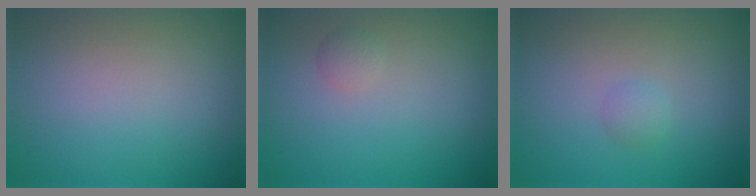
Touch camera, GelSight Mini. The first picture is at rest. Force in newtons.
{"total": 0.8, "press": 0.8, "slide": 0.0}
{"total": 0.9, "press": 0.9, "slide": 0.1}